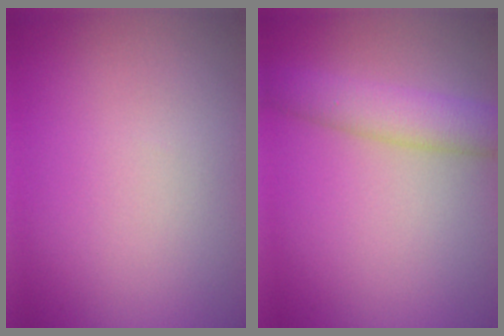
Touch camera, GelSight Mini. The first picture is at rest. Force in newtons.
{"total": 3.9, "press": 3.9, "slide": 0.1}